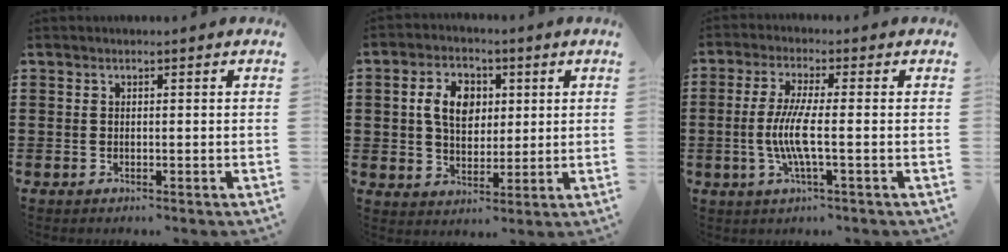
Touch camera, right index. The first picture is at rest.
{"total": 6.9, "force": [1.6, 4.9, 4.6], "torque": [-0.105, 0.013, 0.022]}
{"total": 6.7, "force": [-1.1, 0.9, 6.5], "torque": [-0.144, -0.014, -0.030]}